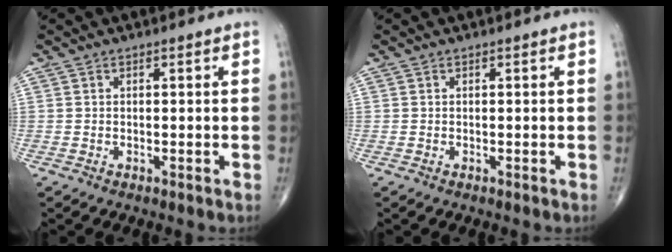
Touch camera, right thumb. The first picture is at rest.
{"total": 0.0}